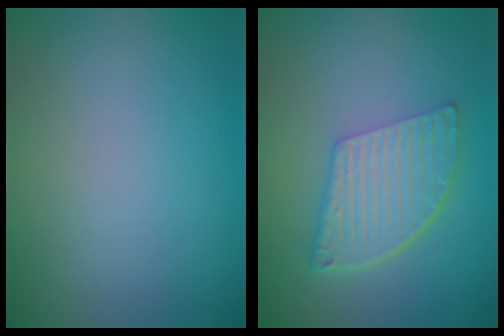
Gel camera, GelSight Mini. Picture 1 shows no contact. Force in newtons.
{"total": 5.7, "press": 4.0, "slide": 4.0}